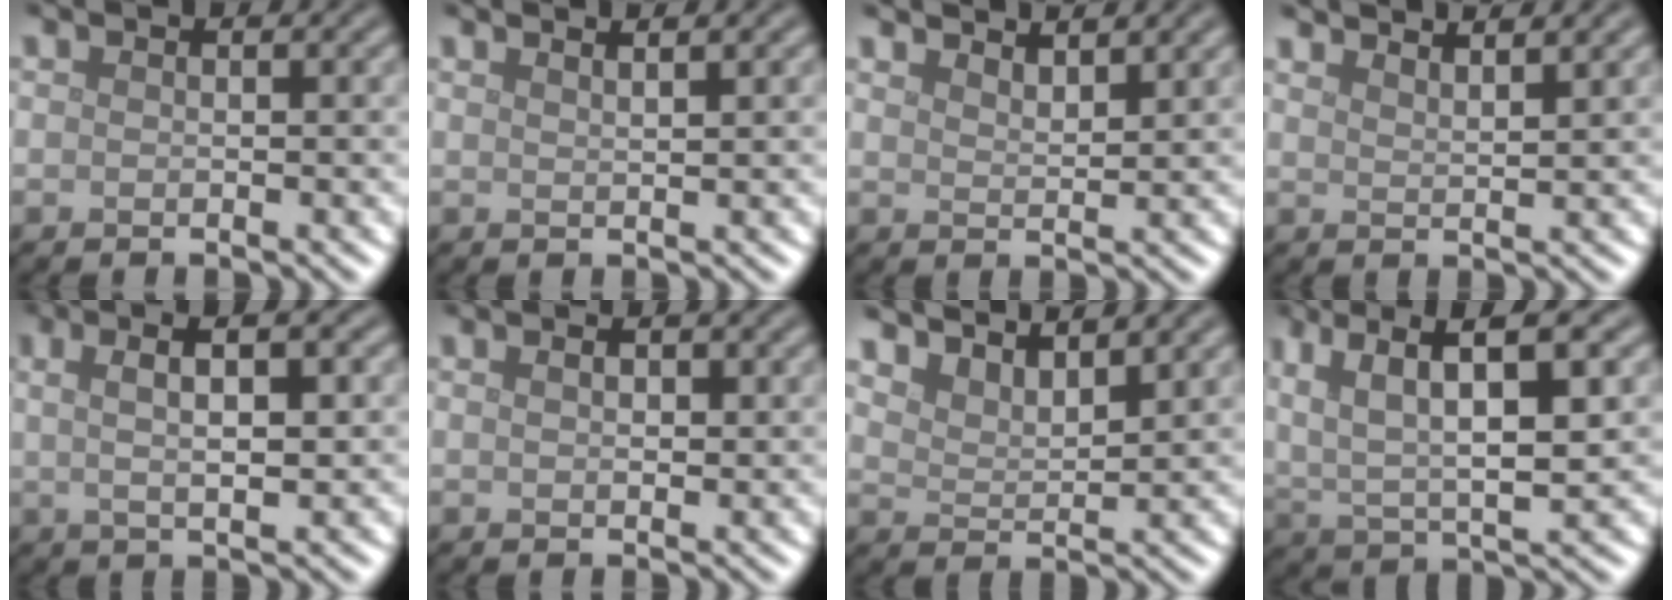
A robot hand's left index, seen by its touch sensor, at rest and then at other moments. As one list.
[{"total": 2.6, "force": [1.8, 0.9, 1.5], "torque": [0.008, 0.010, -0.003]}, {"total": 3.9, "force": [3.5, 0.8, 1.3], "torque": [-0.008, 0.007, 0.044]}, {"total": 4.8, "force": [4.2, 1.2, 2.0], "torque": [0.000, 0.022, 0.033]}, {"total": 5.0, "force": [1.3, 1.4, 4.7], "torque": [-0.073, 0.005, 0.017]}, {"total": 1.4, "force": [0.5, 0.8, 1.1], "torque": [-0.017, -0.002, 0.013]}, {"total": 4.7, "force": [4.2, 1.2, 1.6], "torque": [-0.031, 0.000, 0.066]}, {"total": 9.9, "force": [4.0, 3.7, 8.3], "torque": [-0.157, 0.009, 0.070]}]